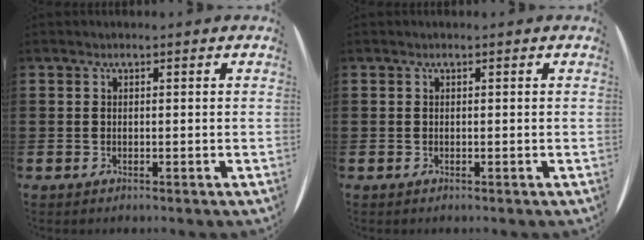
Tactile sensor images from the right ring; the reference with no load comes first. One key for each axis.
{"total": 0.0}